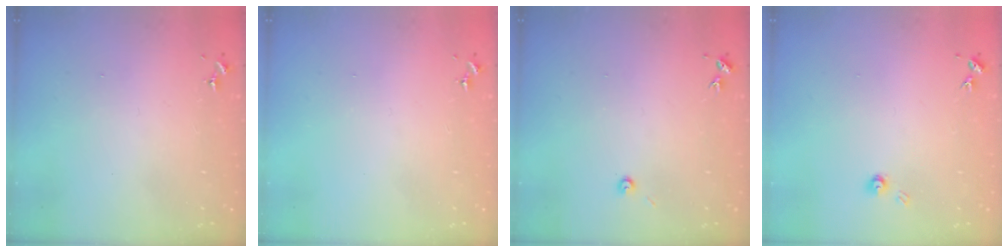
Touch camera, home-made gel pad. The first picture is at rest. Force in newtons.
{"total": 0.0}
{"total": 3.0, "press": 3.0, "slide": 0.3}
{"total": 3.9, "press": 3.9, "slide": 0.5}